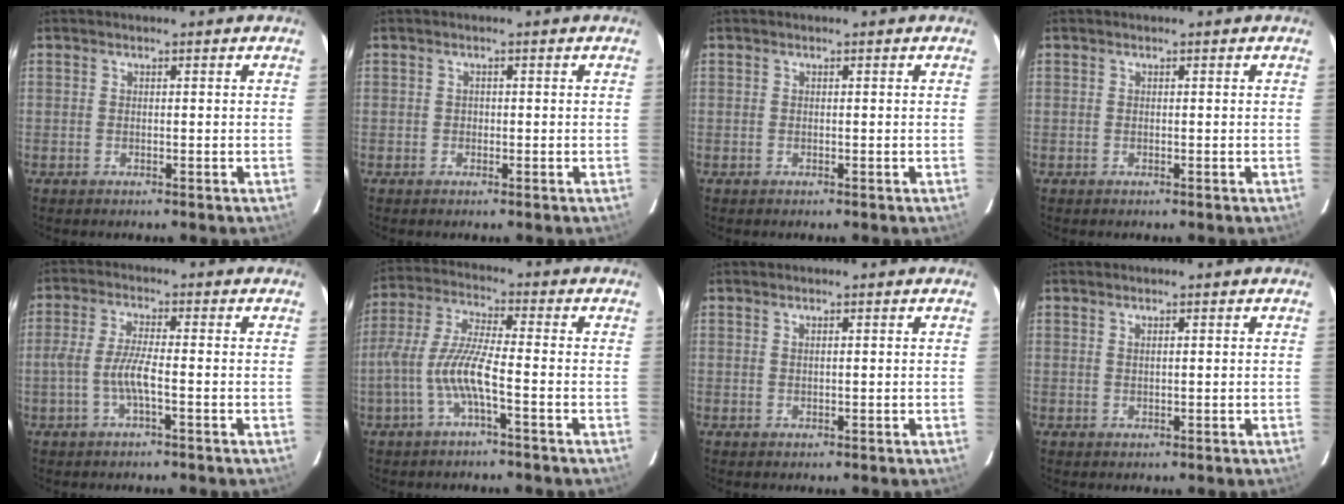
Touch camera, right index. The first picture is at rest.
{"total": 0.6, "force": [-0.3, 0.5, 0.0], "torque": [0.003, 0.002, -0.004]}
{"total": 0.0}
{"total": 0.0}
{"total": 5.4, "force": [-1.8, 0.4, 5.0], "torque": [-0.107, 0.003, -0.033]}
{"total": 8.9, "force": [-3.3, 0.9, 8.2], "torque": [-0.181, 0.005, -0.061]}
{"total": 0.7, "force": [0.4, 0.1, 0.5], "torque": [-0.011, 0.003, 0.008]}
{"total": 1.0, "force": [0.5, 0.2, 0.8], "torque": [-0.013, 0.002, 0.010]}